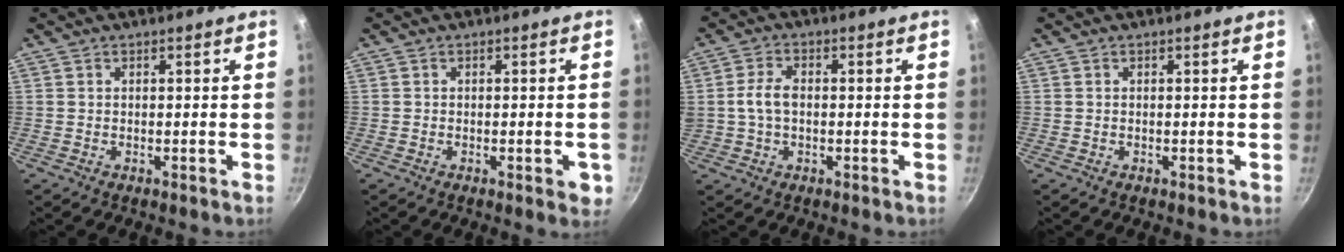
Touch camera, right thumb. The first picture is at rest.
{"total": 3.1, "force": [-1.0, 1.1, 2.7], "torque": [-0.026, 0.000, -0.015]}
{"total": 5.1, "force": [-0.1, 3.2, 4.0], "torque": [-0.076, 0.014, -0.006]}
{"total": 0.0}